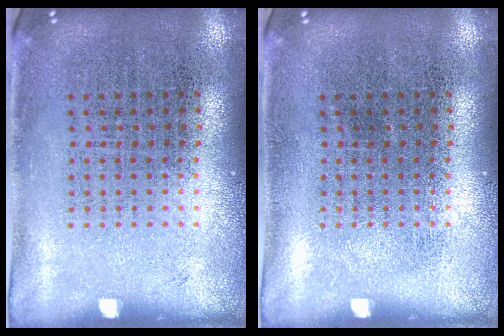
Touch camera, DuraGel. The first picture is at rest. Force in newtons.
{"total": 0.0}